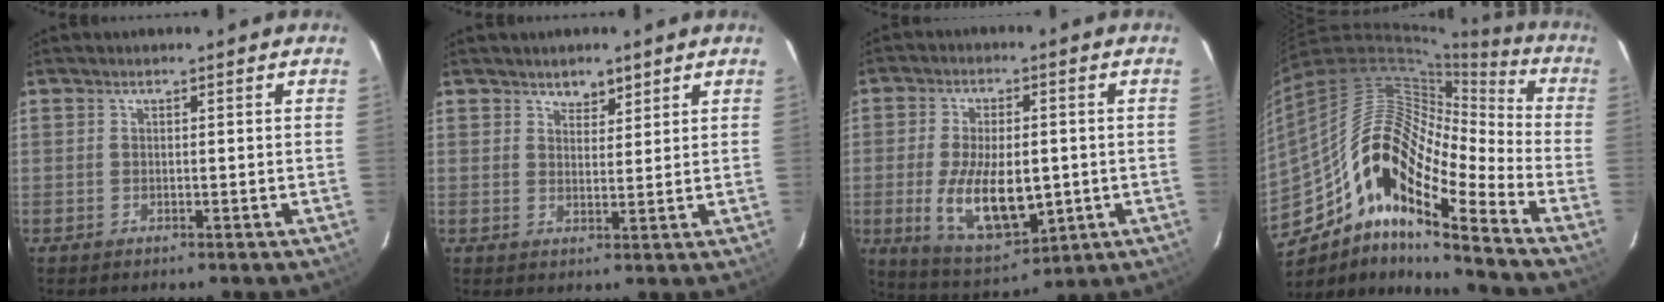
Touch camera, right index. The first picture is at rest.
{"total": 2.9, "force": [2.2, 1.5, 1.0], "torque": [-0.009, -0.002, 0.037]}
{"total": 14.1, "force": [-2.1, 6.9, 12.1], "torque": [-0.241, -0.020, -0.022]}
{"total": 20.0, "force": [-9.7, 6.0, 16.5], "torque": [-0.270, -0.010, -0.199]}